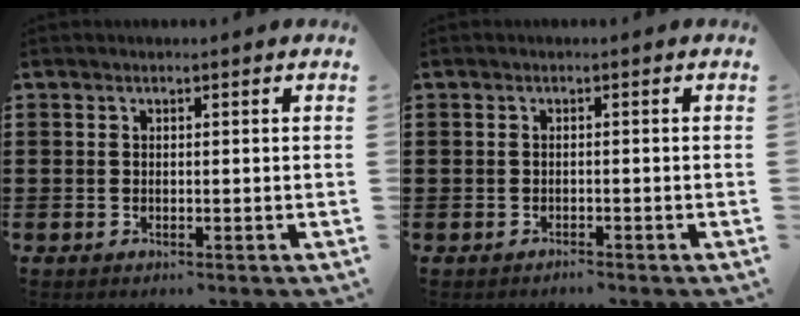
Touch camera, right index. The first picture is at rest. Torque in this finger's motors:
{"motor_torque": [0.17, 1.96, -0.95, -0.12]}